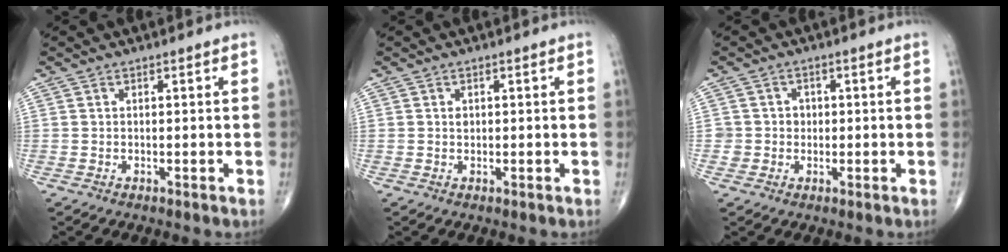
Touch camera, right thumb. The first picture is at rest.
{"total": 1.0, "force": [0.3, 0.8, 0.6], "torque": [-0.004, 0.000, 0.006]}
{"total": 2.9, "force": [0.1, 2.9, 0.3], "torque": [0.022, 0.008, 0.000]}